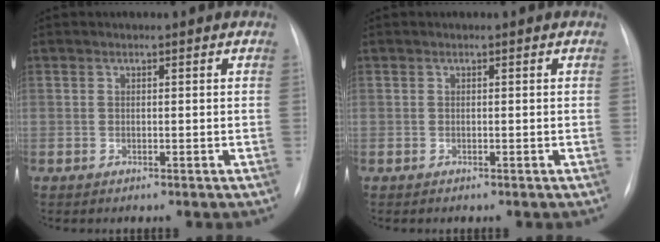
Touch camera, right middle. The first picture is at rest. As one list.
[{"total": 0.0}]